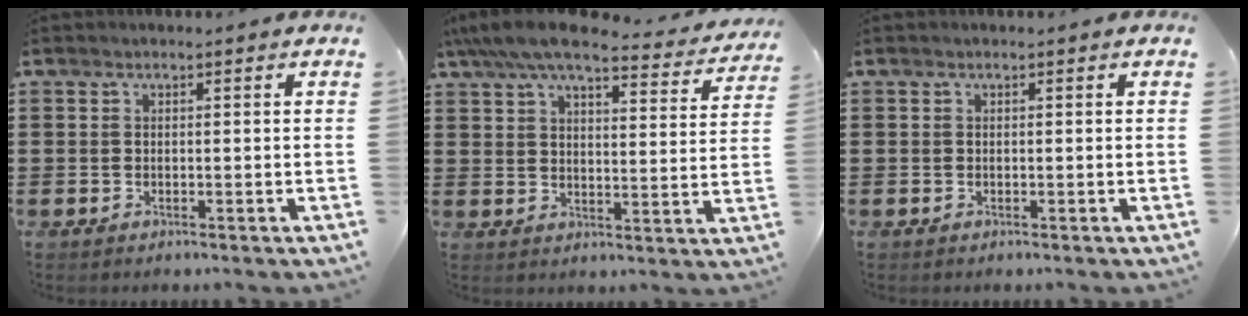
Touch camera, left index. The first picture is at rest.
{"total": 7.7, "force": [6.6, 1.0, 3.9], "torque": [-0.098, -0.029, 0.114]}
{"total": 0.0}